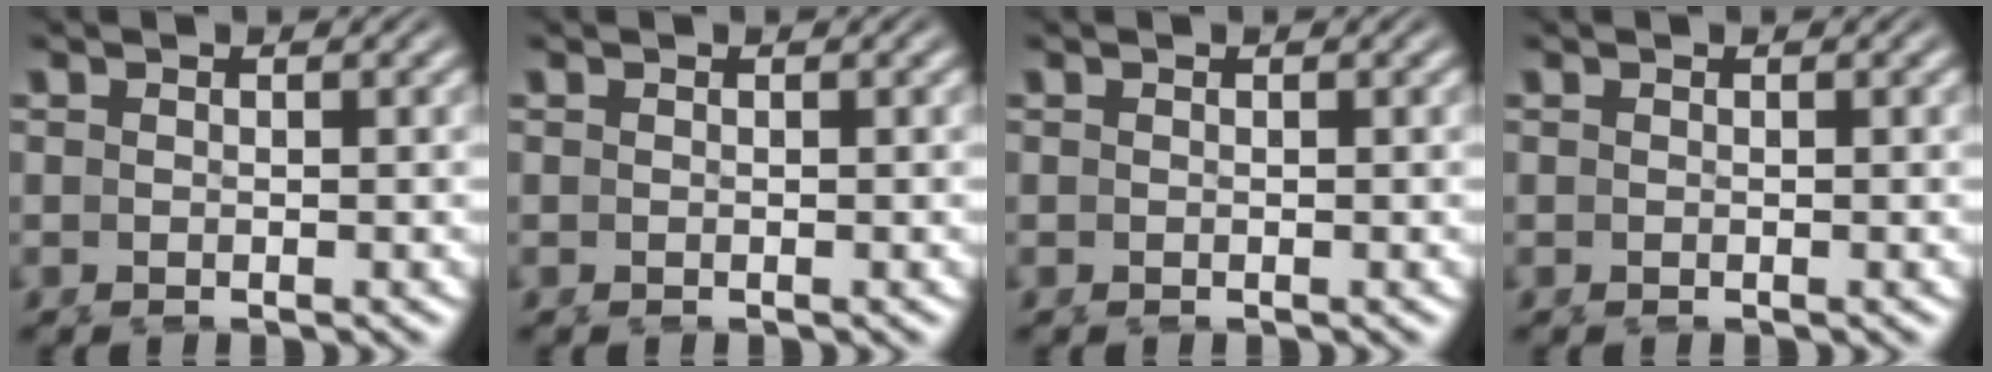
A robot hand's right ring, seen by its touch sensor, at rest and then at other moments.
{"total": 0.0}
{"total": 0.0}
{"total": 0.0}